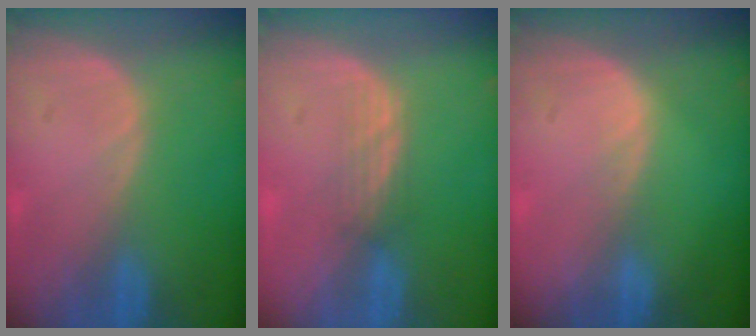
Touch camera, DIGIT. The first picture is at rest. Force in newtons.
{"total": 2.1, "press": 2.1, "slide": 0.2}
{"total": 0.6, "press": 0.6, "slide": 0.1}